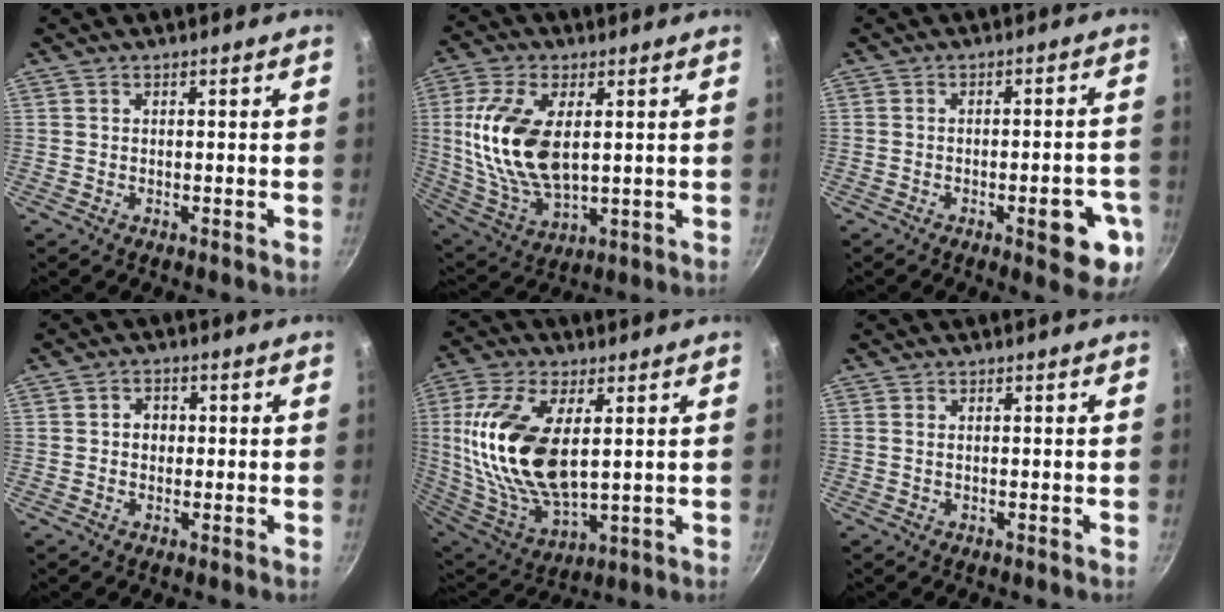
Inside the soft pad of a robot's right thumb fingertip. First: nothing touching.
{"total": 17.1, "force": [2.8, 9.1, 14.2], "torque": [-0.277, -0.013, 0.062]}
{"total": 10.0, "force": [-3.8, 3.6, 8.6], "torque": [-0.080, 0.018, -0.045]}
{"total": 2.9, "force": [0.1, 2.5, 1.5], "torque": [-0.007, 0.006, -0.001]}
{"total": 21.2, "force": [3.8, 10.5, 18.1], "torque": [-0.365, -0.021, 0.078]}
{"total": 0.6, "force": [0.2, 0.3, 0.5], "torque": [-0.010, 0.001, 0.003]}